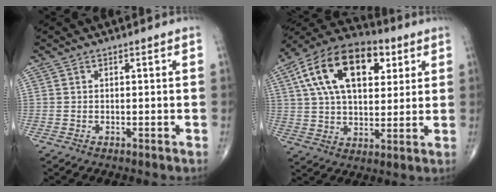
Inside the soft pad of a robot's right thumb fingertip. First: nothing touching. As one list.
[{"total": 20.8, "force": [7.3, 11.7, 15.6], "torque": [-0.252, 0.004, 0.118]}]